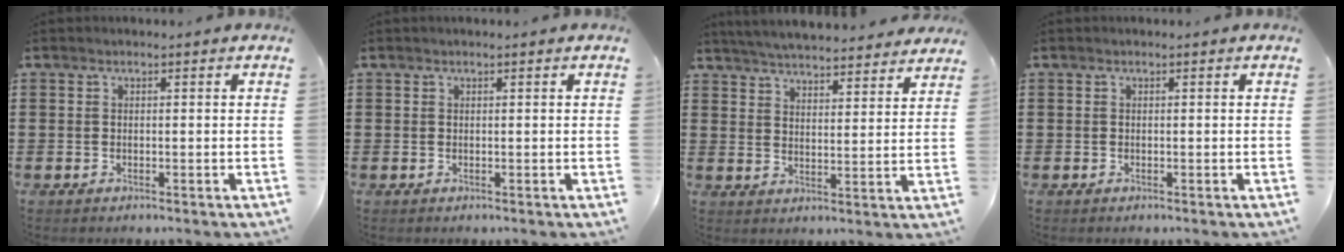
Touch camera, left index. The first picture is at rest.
{"total": 0.0}
{"total": 5.0, "force": [4.9, -0.2, 0.6], "torque": [-0.033, -0.030, 0.086]}
{"total": 0.0}